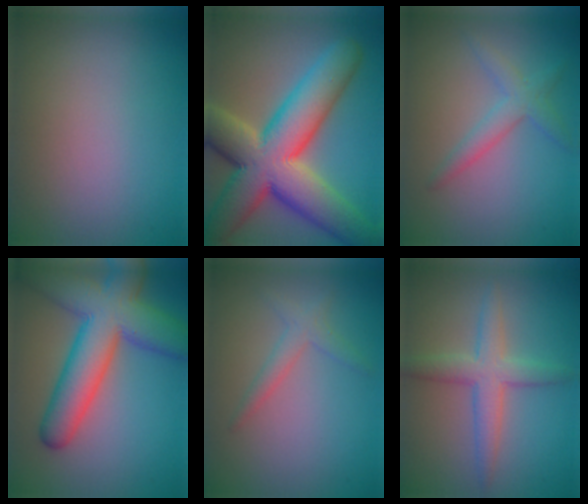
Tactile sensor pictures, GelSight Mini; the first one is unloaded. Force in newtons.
{"total": 14.2, "press": 14.2, "slide": 1.1}
{"total": 2.5, "press": 2.5, "slide": 0.1}
{"total": 10.3, "press": 10.3, "slide": 0.2}
{"total": 1.8, "press": 1.8, "slide": 0.1}
{"total": 3.9, "press": 3.9, "slide": 0.1}